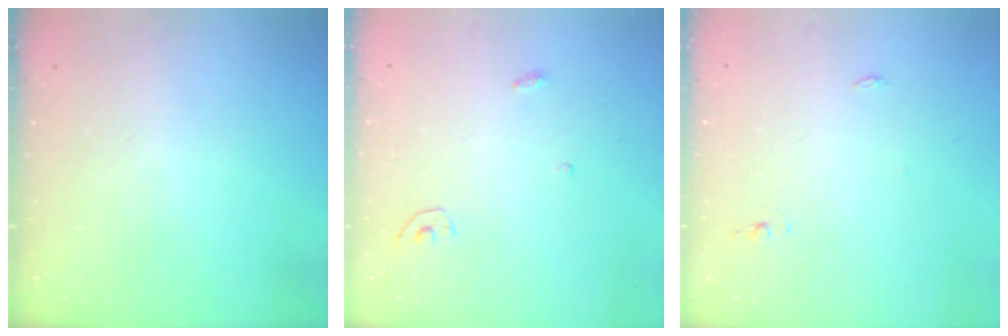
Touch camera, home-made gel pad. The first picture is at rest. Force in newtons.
{"total": 3.4, "press": 3.3, "slide": 0.3}
{"total": 7.7, "press": 4.4, "slide": 6.4}